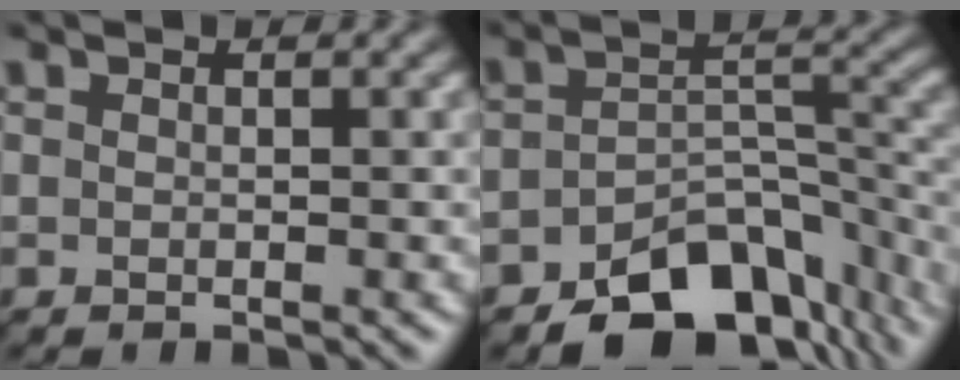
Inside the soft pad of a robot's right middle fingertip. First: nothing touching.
{"total": 9.4, "force": [-6.4, 4.8, 4.9], "torque": [-0.058, -0.017, -0.104]}